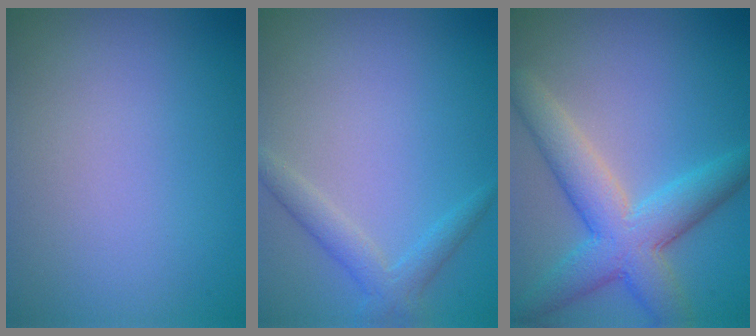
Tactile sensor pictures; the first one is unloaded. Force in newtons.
{"total": 2.2, "press": 2.2, "slide": 0.1}
{"total": 6.6, "press": 6.6, "slide": 0.4}